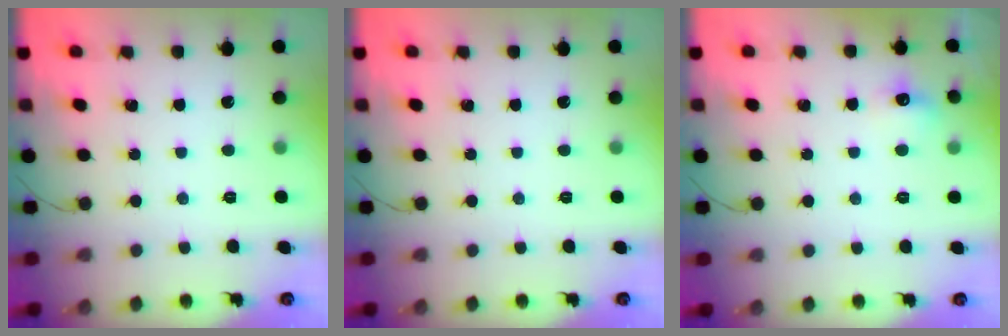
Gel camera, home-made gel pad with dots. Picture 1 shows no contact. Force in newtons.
{"total": 0.0}
{"total": 6.2, "press": 5.9, "slide": 2.0}